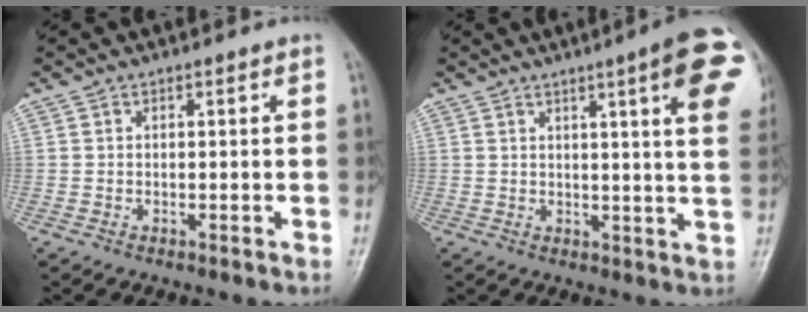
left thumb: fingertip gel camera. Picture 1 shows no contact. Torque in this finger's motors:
{"motor_torque": [2.28, 1.72, 1.74, -0.86, 0.24]}